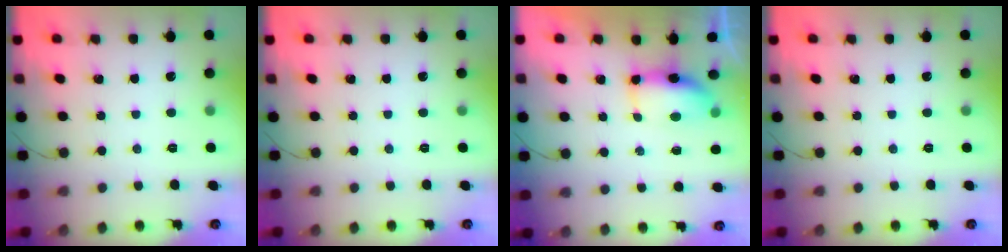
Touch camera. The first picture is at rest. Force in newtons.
{"total": 0.0}
{"total": 8.9, "press": 7.7, "slide": 4.5}
{"total": 0.0}